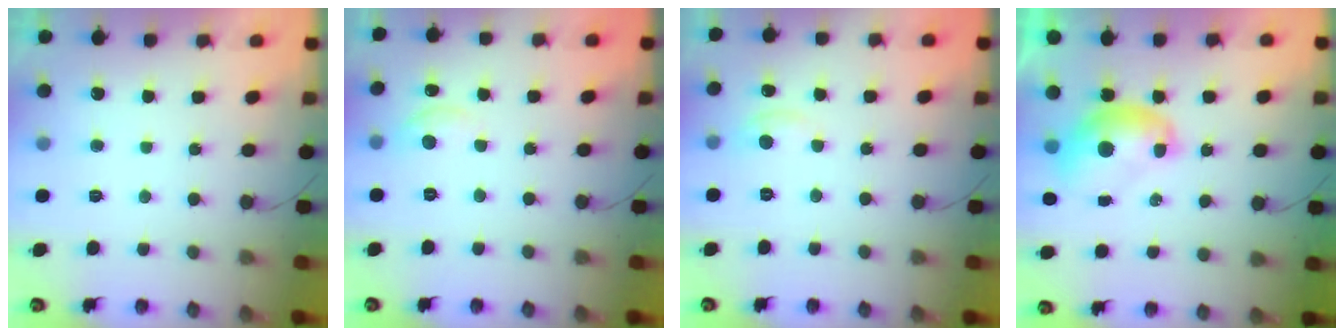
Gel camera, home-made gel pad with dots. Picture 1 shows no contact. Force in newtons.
{"total": 4.6, "press": 4.5, "slide": 0.7}
{"total": 3.6, "press": 3.6, "slide": 0.5}
{"total": 7.7, "press": 7.6, "slide": 1.4}